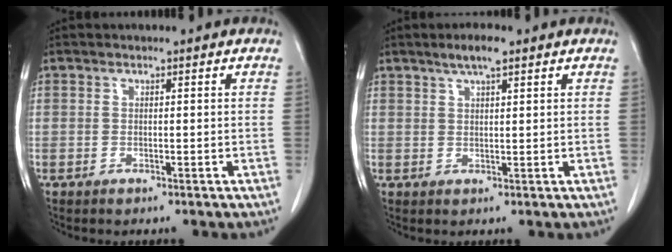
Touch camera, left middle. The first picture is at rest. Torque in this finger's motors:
{"motor_torque": [0.31, -0.26, 0.02, 0.01]}